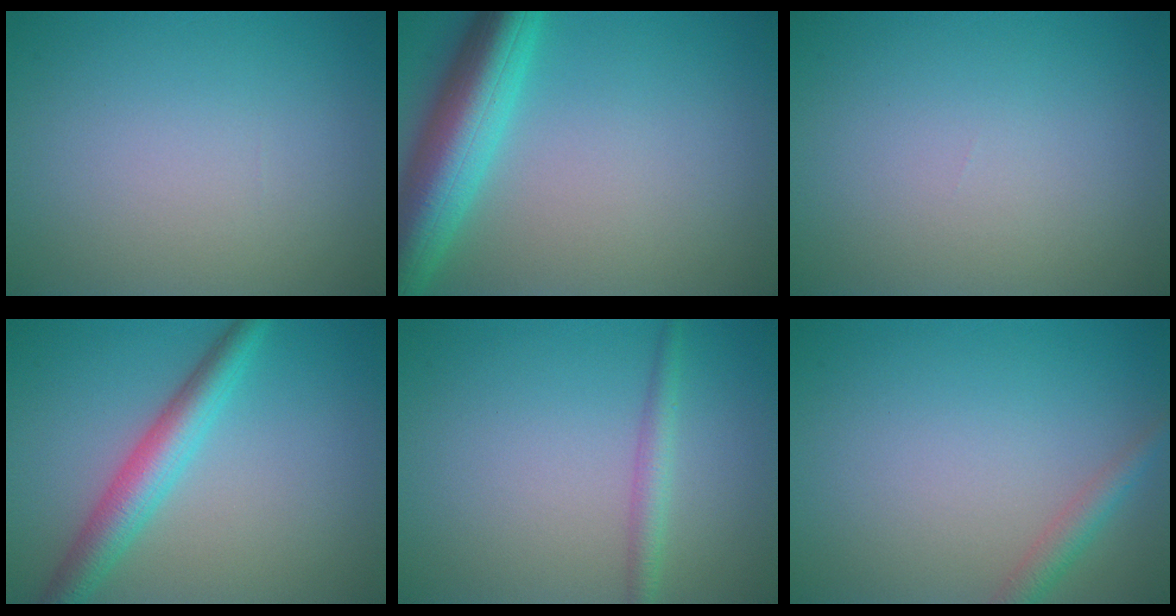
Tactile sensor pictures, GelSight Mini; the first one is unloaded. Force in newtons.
{"total": 8.3, "press": 8.2, "slide": 0.4}
{"total": 0.0}
{"total": 4.4, "press": 4.4, "slide": 0.1}
{"total": 1.9, "press": 1.8, "slide": 0.1}
{"total": 2.0, "press": 2.0, "slide": 0.1}